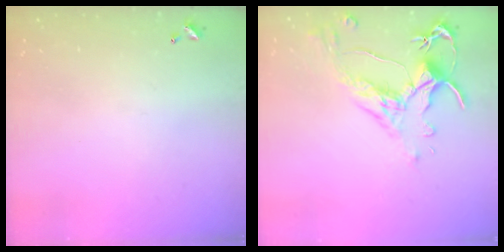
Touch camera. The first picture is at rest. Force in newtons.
{"total": 2.5, "press": 2.1, "slide": 1.2}